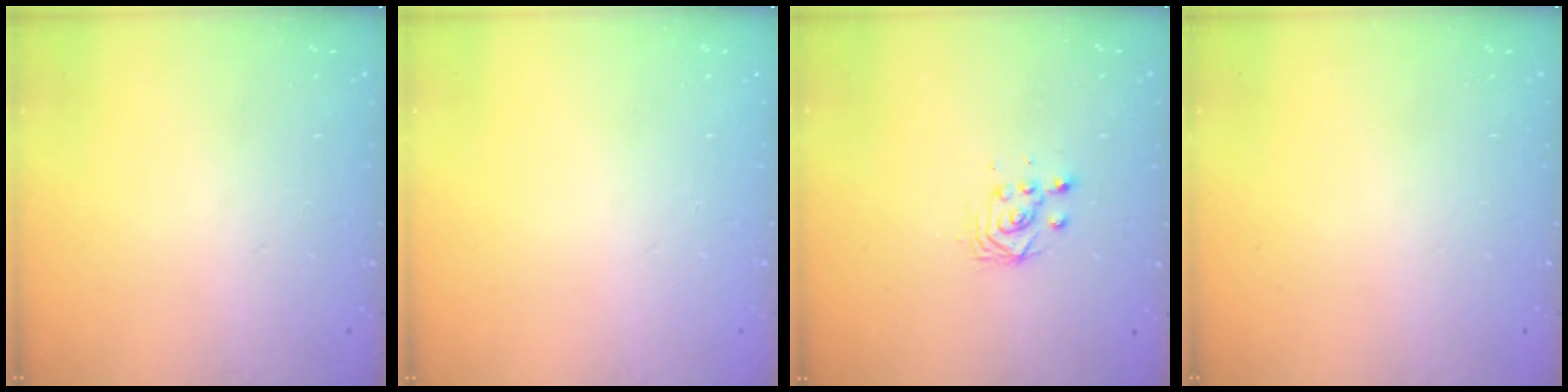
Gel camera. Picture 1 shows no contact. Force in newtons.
{"total": 0.0}
{"total": 3.0, "press": 3.0, "slide": 0.2}
{"total": 0.0}